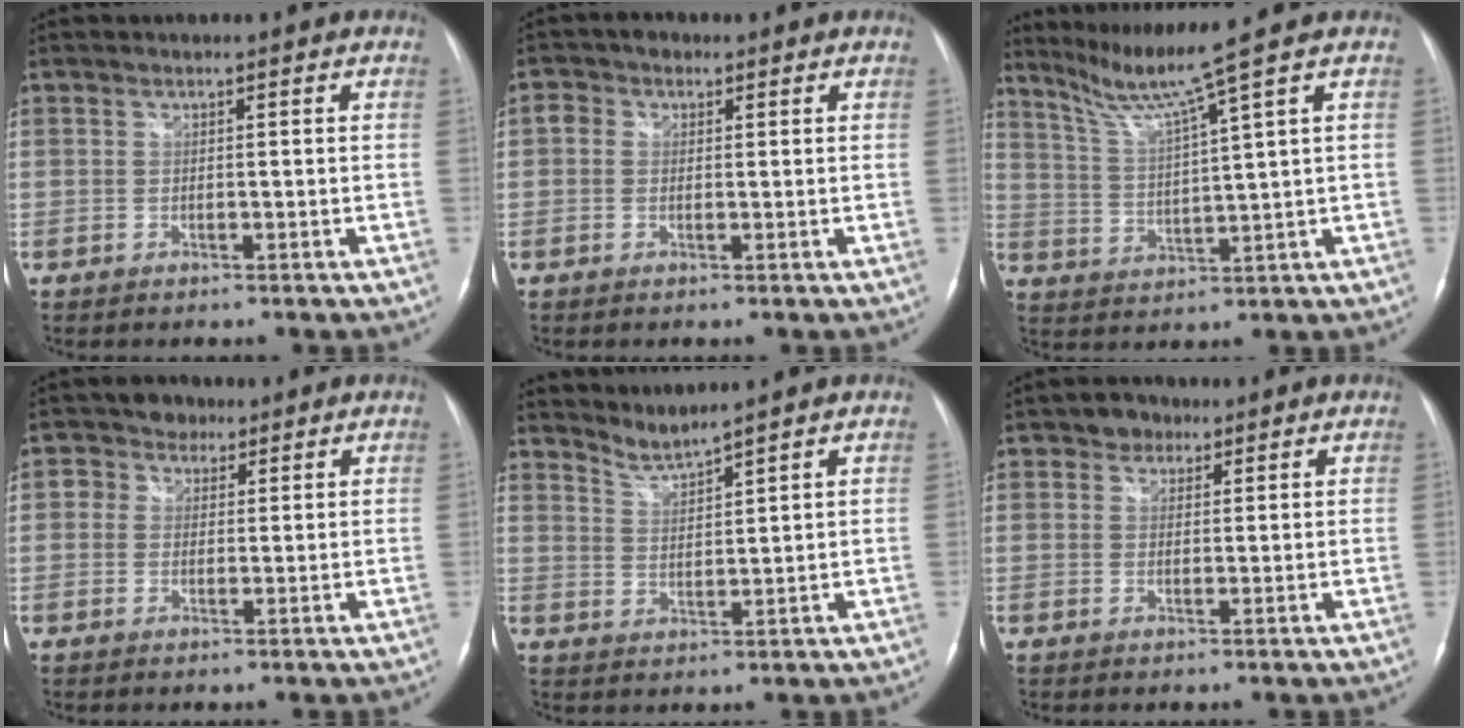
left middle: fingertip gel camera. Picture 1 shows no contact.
{"total": 2.8, "force": [0.9, 2.3, 1.3], "torque": [-0.031, 0.021, 0.014]}
{"total": 7.8, "force": [6.0, -3.1, 3.9], "torque": [-0.079, -0.017, 0.118]}
{"total": 4.0, "force": [2.0, 3.4, 1.0], "torque": [-0.022, 0.019, 0.034]}
{"total": 3.5, "force": [3.4, -1.0, 0.0], "torque": [-0.007, -0.009, 0.073]}
{"total": 3.5, "force": [2.1, 2.6, 0.7], "torque": [-0.013, 0.008, 0.032]}